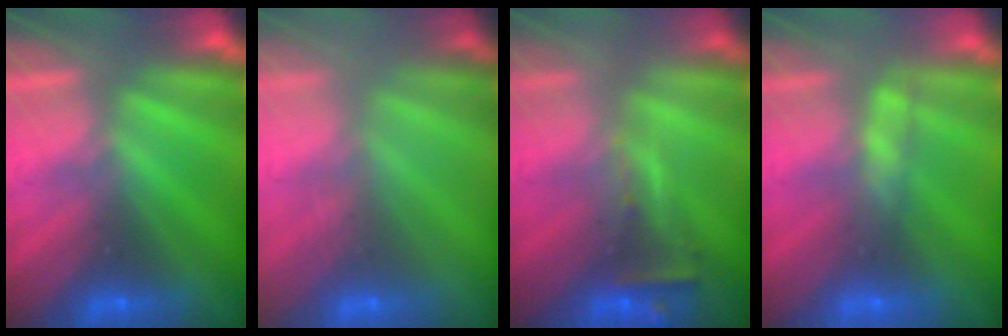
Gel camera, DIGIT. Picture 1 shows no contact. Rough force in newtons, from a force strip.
{"total": 2.9}
{"total": 2.5}
{"total": 2.6}